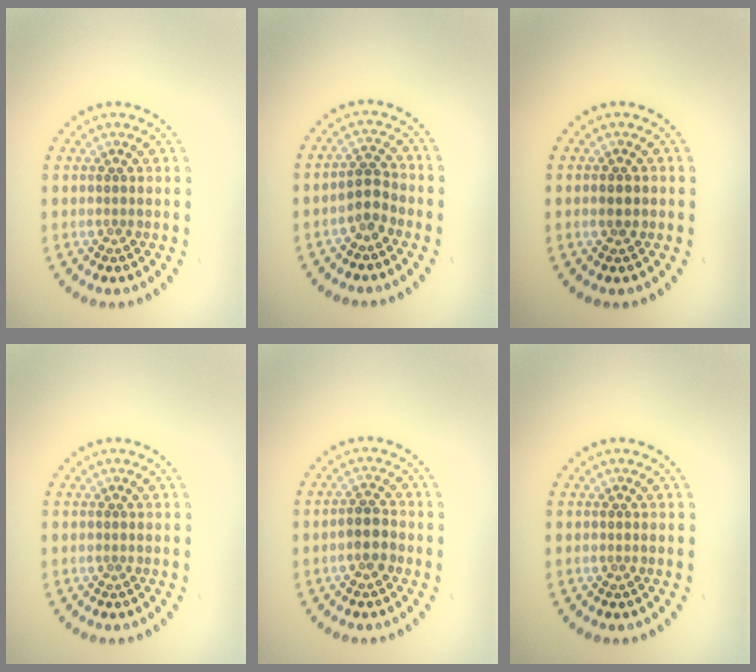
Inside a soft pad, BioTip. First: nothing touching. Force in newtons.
{"total": 2.2, "press": 2.0, "slide": 0.9}
{"total": 1.8, "press": 1.8, "slide": 0.1}
{"total": 0.0}
{"total": 2.2, "press": 2.0, "slide": 0.9}
{"total": 0.0}